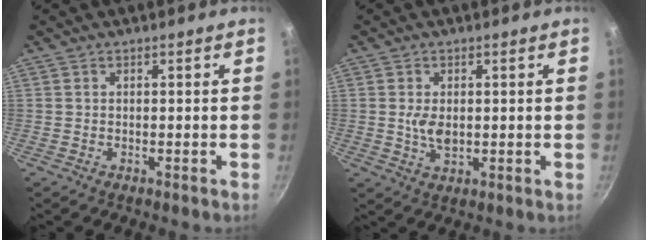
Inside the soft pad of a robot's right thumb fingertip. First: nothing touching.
{"total": 4.0, "force": [0.4, 2.3, 3.2], "torque": [-0.060, -0.008, 0.009]}